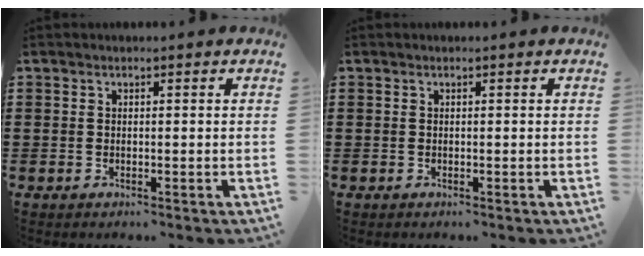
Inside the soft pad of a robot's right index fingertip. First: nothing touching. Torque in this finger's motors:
{"motor_torque": [-0.16, 0.56, 0.00, -0.01]}